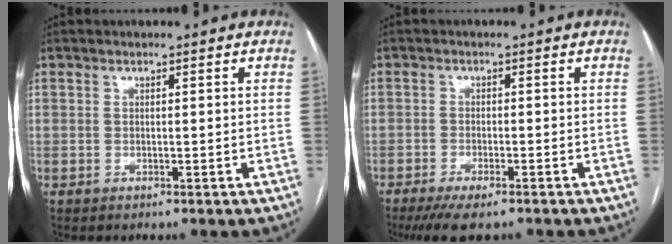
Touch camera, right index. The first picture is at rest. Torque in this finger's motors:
{"motor_torque": [0.50, -0.39, 0.31, 0.08]}